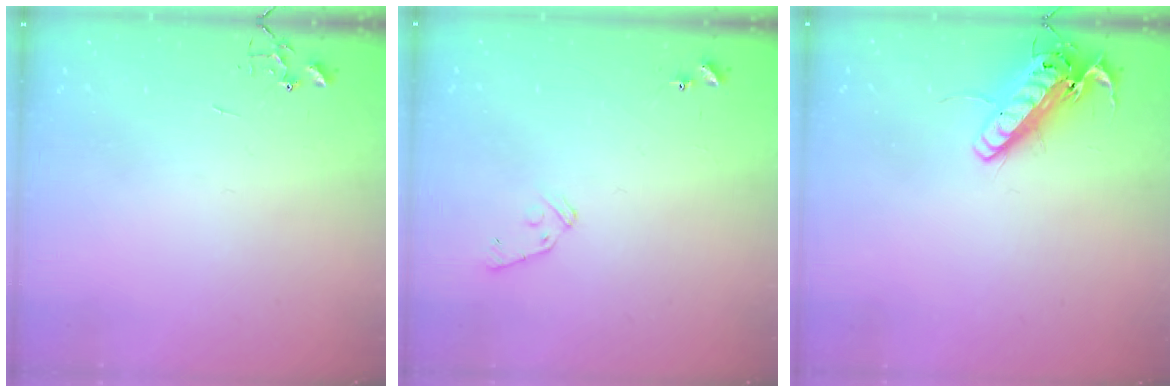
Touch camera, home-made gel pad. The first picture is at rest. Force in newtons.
{"total": 8.0, "press": 7.9, "slide": 0.7}
{"total": 15.8, "press": 15.6, "slide": 2.7}